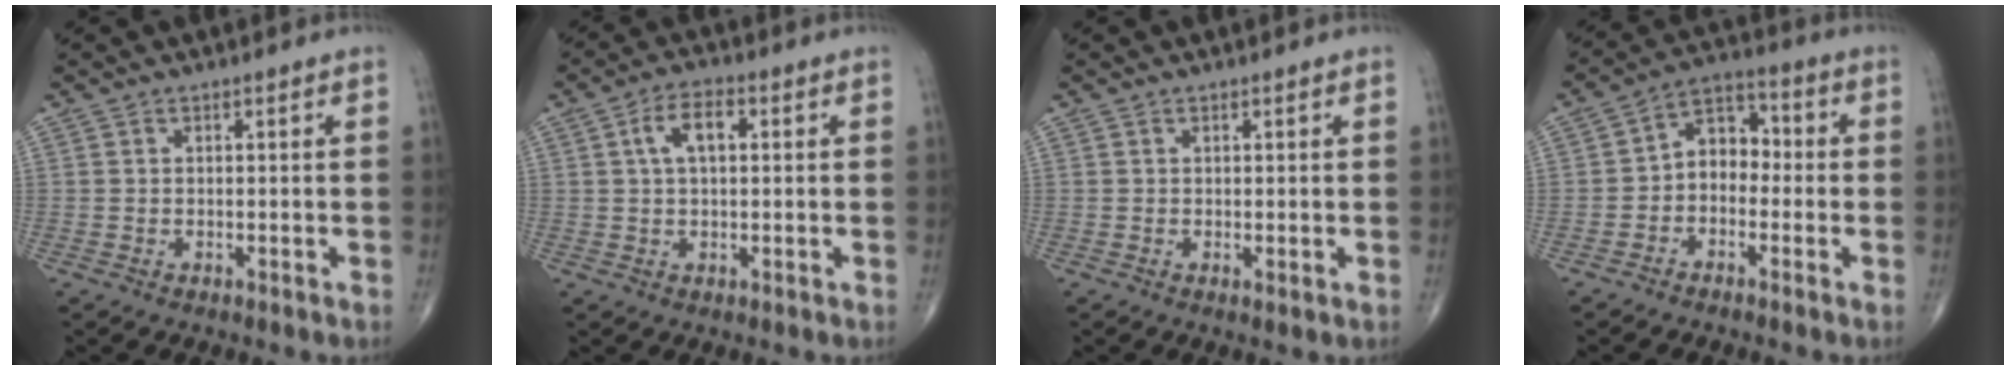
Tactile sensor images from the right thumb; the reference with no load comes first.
{"total": 6.0, "force": [1.4, 3.1, 5.0], "torque": [-0.089, 0.013, 0.021]}
{"total": 0.7, "force": [0.1, 0.2, 0.7], "torque": [-0.015, -0.005, 0.001]}
{"total": 7.2, "force": [-1.4, 5.3, 4.7], "torque": [-0.046, 0.038, -0.043]}